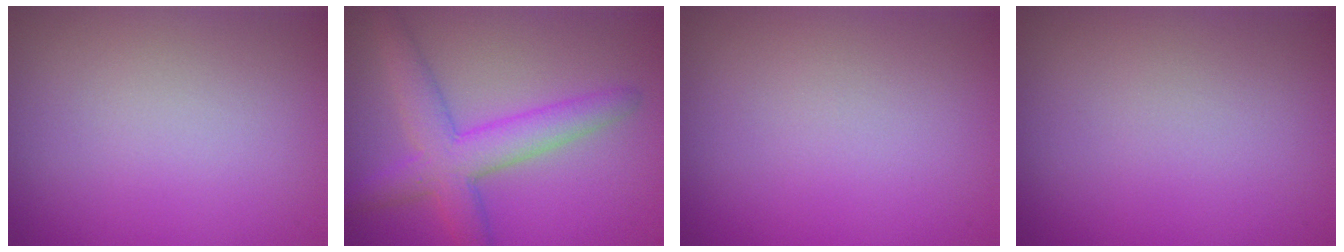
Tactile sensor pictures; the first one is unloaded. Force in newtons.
{"total": 5.2, "press": 5.2, "slide": 0.3}
{"total": 0.0}
{"total": 0.0}